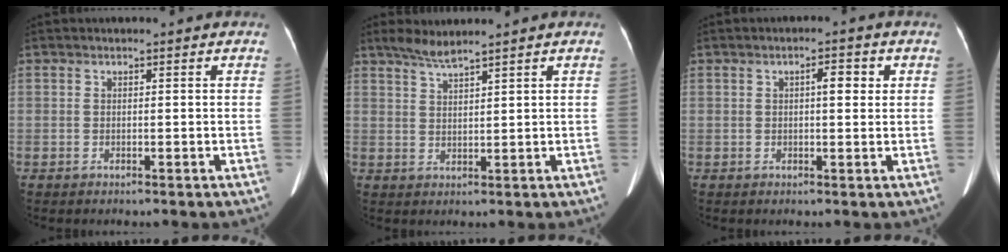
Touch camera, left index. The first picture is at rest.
{"total": 2.9, "force": [2.5, -0.5, 1.3], "torque": [-0.030, 0.005, 0.055]}
{"total": 2.8, "force": [0.8, 0.9, 2.5], "torque": [-0.040, 0.009, 0.011]}